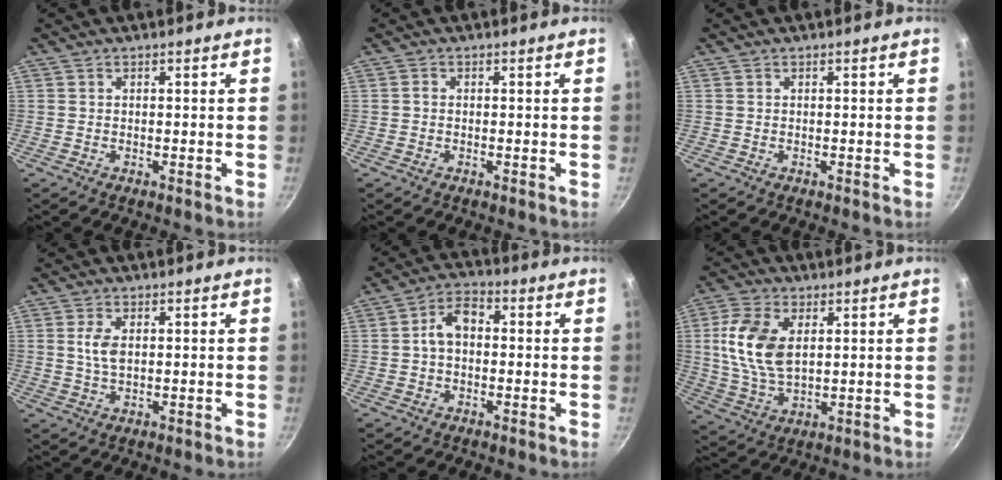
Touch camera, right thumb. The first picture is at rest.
{"total": 0.6, "force": [-0.2, 0.4, 0.4], "torque": [-0.005, 0.004, -0.006]}
{"total": 0.0}
{"total": 3.9, "force": [0.7, 2.1, 3.2], "torque": [-0.064, 0.001, 0.013]}
{"total": 6.4, "force": [0.0, 4.4, 4.7], "torque": [-0.065, 0.023, -0.009]}
{"total": 12.2, "force": [2.6, 7.1, 9.6], "torque": [-0.187, -0.007, 0.051]}